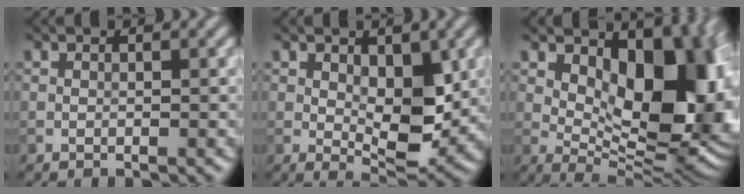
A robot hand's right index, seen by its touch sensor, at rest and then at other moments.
{"total": 5.2, "force": [0.6, 2.9, 4.2], "torque": [-0.066, -0.014, 0.017]}
{"total": 13.3, "force": [3.1, 7.0, 10.9], "torque": [-0.121, -0.003, 0.056]}